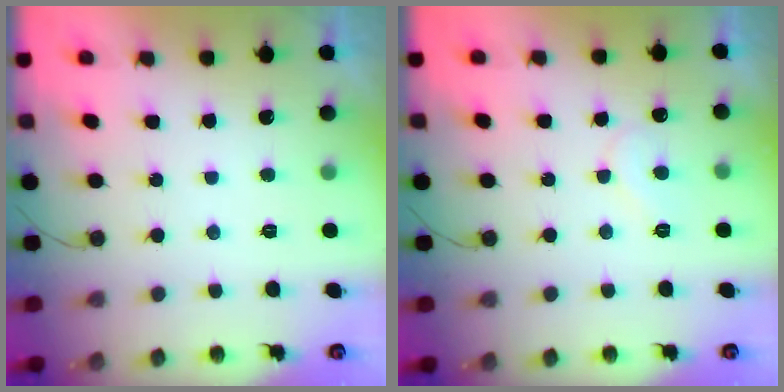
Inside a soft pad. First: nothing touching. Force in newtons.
{"total": 5.2, "press": 5.2, "slide": 0.5}